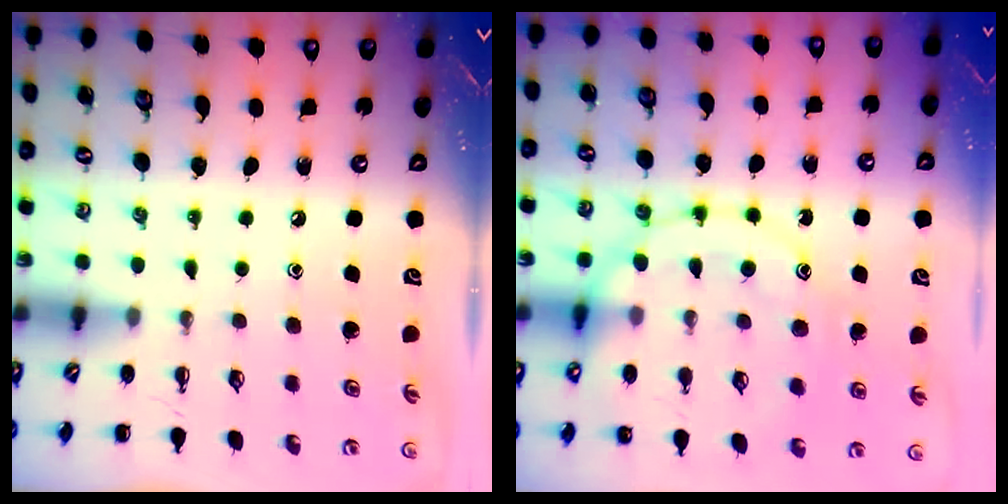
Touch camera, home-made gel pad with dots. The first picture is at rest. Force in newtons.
{"total": 16.9, "press": 16.8, "slide": 0.7}